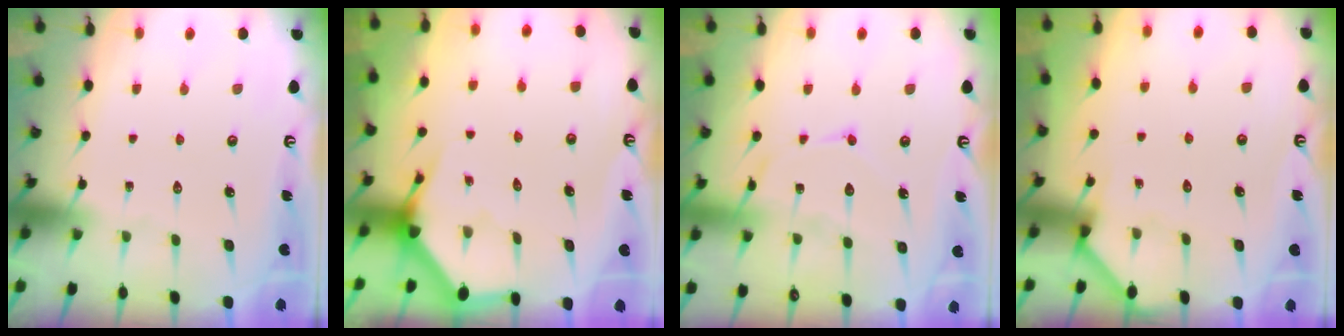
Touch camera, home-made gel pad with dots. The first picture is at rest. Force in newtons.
{"total": 3.4, "press": 3.4, "slide": 0.1}
{"total": 11.2, "press": 11.2, "slide": 0.9}
{"total": 3.0, "press": 3.0, "slide": 0.2}